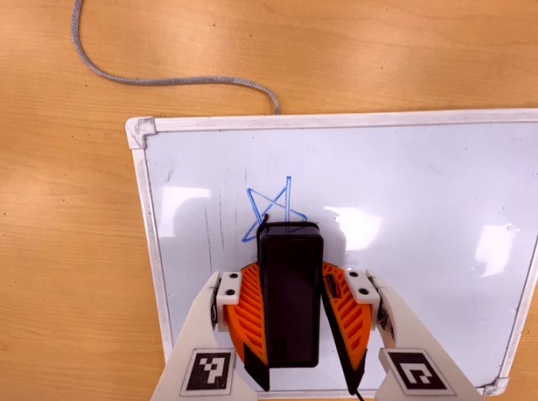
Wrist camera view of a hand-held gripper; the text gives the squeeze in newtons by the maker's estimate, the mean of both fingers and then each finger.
{"total": 11.8, "left": 13.7, "right": 9.8}